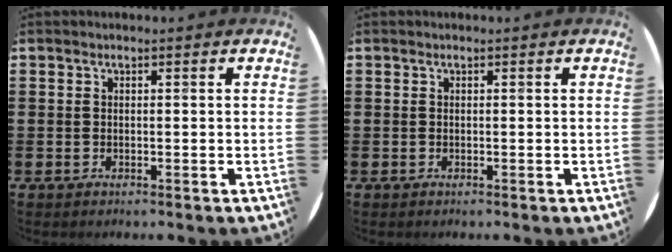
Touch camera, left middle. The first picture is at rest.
{"total": 0.0}